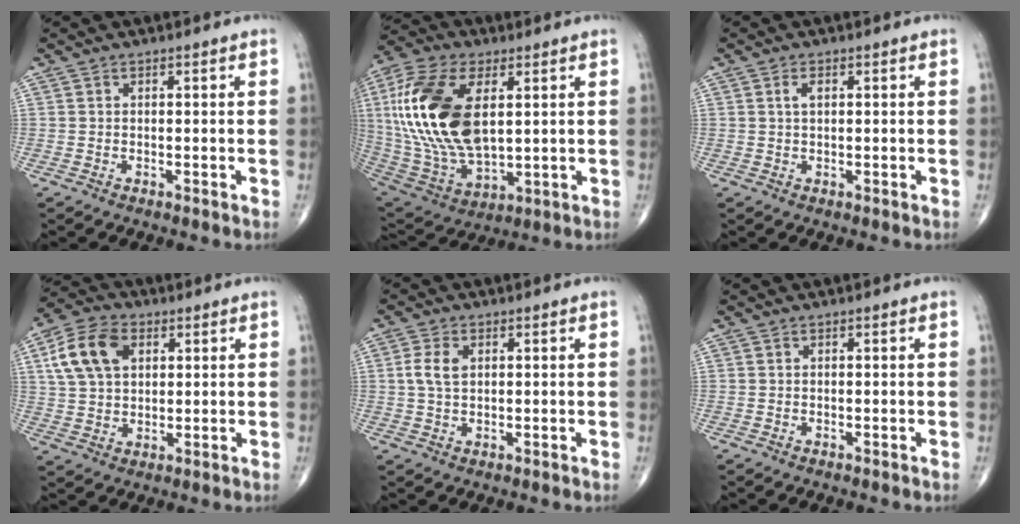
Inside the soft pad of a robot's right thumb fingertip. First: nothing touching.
{"total": 23.9, "force": [4.4, 12.7, 19.7], "torque": [-0.414, -0.018, 0.084]}
{"total": 1.7, "force": [0.5, 0.8, 1.4], "torque": [-0.028, 0.005, 0.010]}
{"total": 11.5, "force": [3.8, 7.6, 7.8], "torque": [-0.138, 0.006, 0.070]}
{"total": 4.3, "force": [0.9, 2.6, 3.2], "torque": [-0.069, 0.003, 0.018]}
{"total": 0.0}